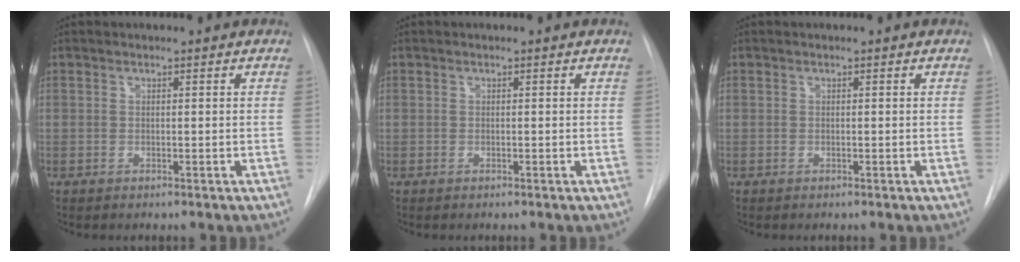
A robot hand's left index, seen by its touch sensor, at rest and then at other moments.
{"total": 0.0}
{"total": 0.0}